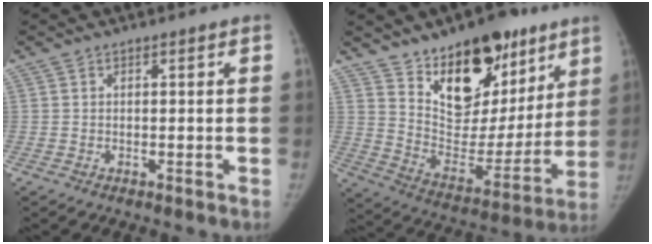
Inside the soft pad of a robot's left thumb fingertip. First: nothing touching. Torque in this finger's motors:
{"motor_torque": [0.38, 0.32, 0.31, 0.28, 0.09]}